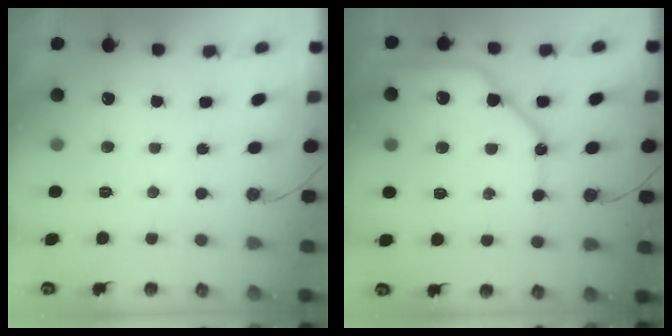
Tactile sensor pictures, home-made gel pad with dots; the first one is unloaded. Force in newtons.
{"total": 15.8, "press": 15.7, "slide": 1.7}